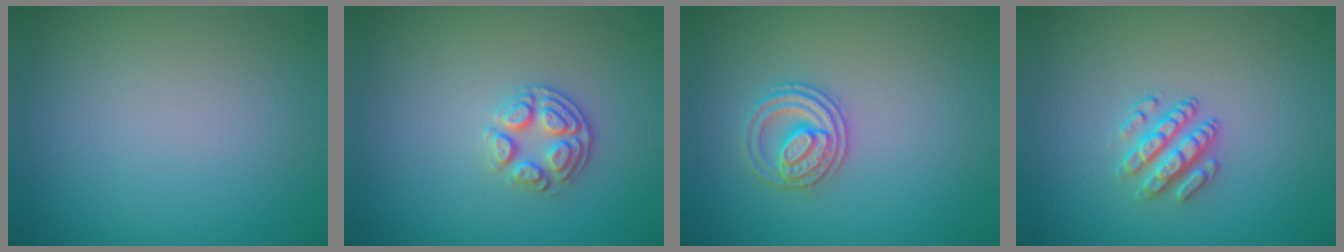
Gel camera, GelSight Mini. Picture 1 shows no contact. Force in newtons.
{"total": 2.8, "press": 2.6, "slide": 1.2}
{"total": 2.6, "press": 2.5, "slide": 0.7}
{"total": 2.9, "press": 2.5, "slide": 1.4}